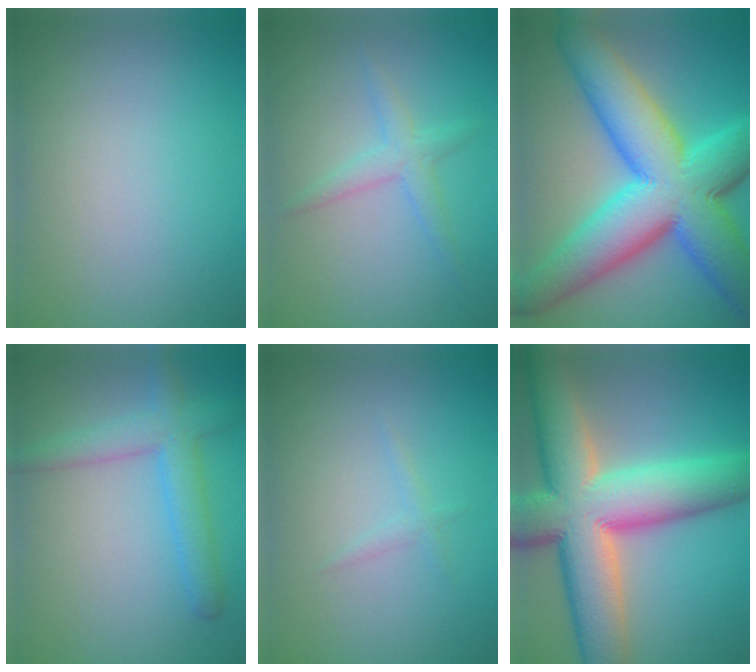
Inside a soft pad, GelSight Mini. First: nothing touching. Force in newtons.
{"total": 2.0, "press": 2.0, "slide": 0.1}
{"total": 14.5, "press": 14.5, "slide": 0.2}
{"total": 3.9, "press": 3.9, "slide": 0.1}
{"total": 0.8, "press": 0.8, "slide": 0.0}
{"total": 14.5, "press": 14.5, "slide": 1.0}